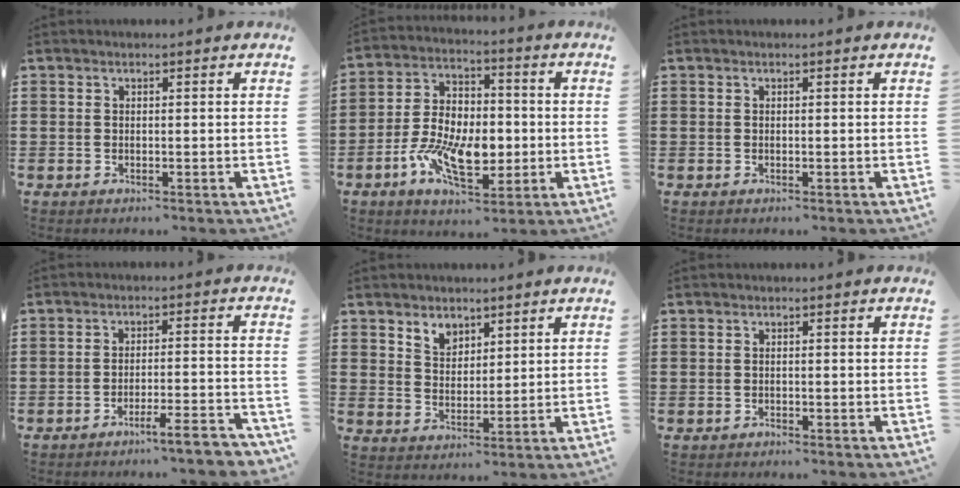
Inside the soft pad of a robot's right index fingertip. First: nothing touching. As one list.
[{"total": 11.3, "force": [-3.1, 6.4, 8.8], "torque": [-0.179, 0.003, -0.053]}, {"total": 0.0}, {"total": 5.1, "force": [-4.3, -0.2, 2.7], "torque": [-0.043, -0.011, -0.081]}, {"total": 3.7, "force": [2.8, 2.3, 0.6], "torque": [-0.024, 0.005, 0.053]}, {"total": 0.5, "force": [-0.5, 0.2, 0.0], "torque": [-0.001, 0.002, -0.011]}]